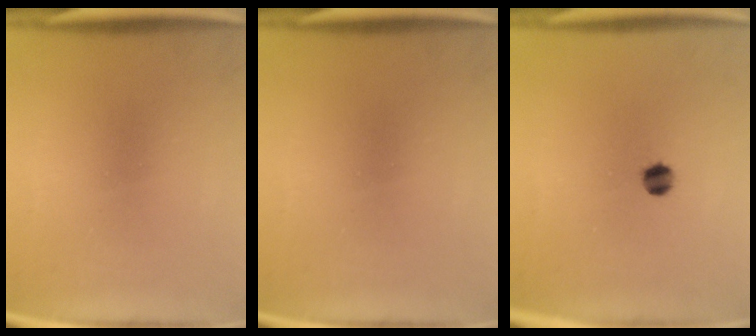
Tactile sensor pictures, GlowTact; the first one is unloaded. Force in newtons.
{"total": 0.0}
{"total": 3.3}